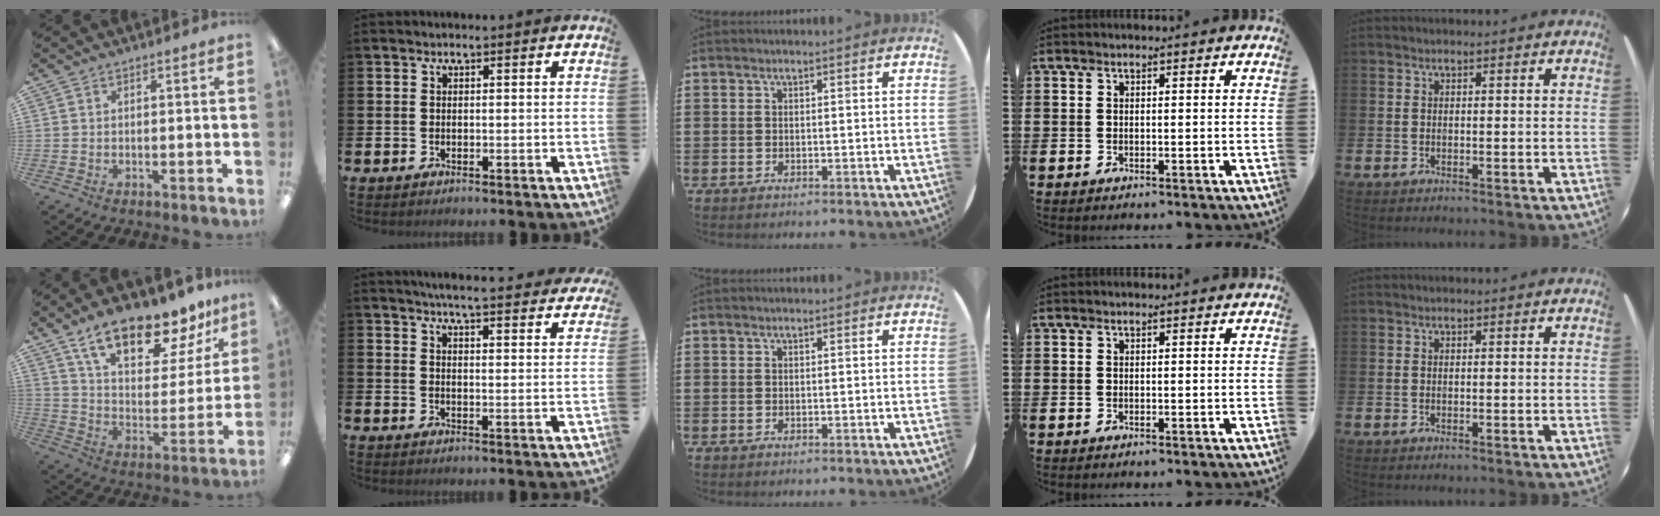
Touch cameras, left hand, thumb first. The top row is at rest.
{"thumb": {"total": 19.2, "force": [14.6, 6.8, 10.4], "torque": [-0.165, -0.094, 0.249]}, "index": {"total": 5.3, "force": [5.2, 0.0, 1.1], "torque": [-0.030, -0.036, 0.090]}}